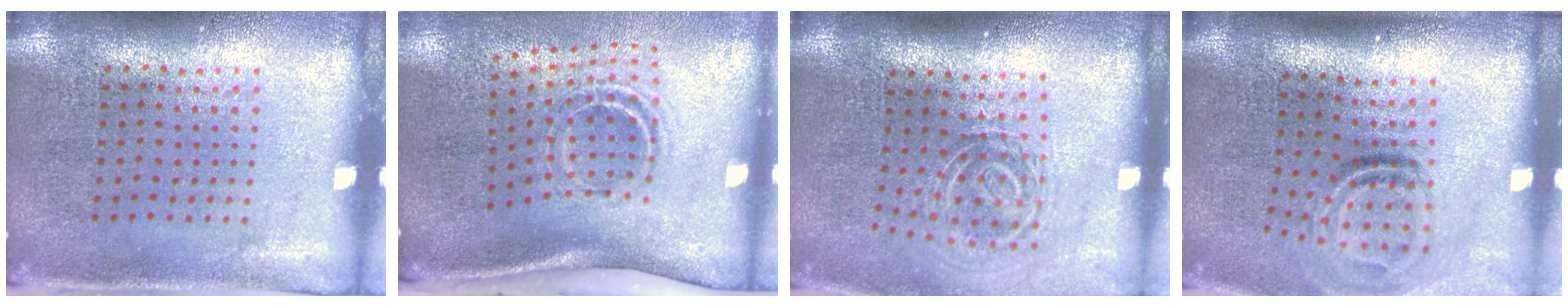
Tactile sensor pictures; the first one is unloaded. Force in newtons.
{"total": 2.0, "press": 1.2, "slide": 1.7}
{"total": 1.8, "press": 1.2, "slide": 1.4}
{"total": 1.9, "press": 1.1, "slide": 1.6}